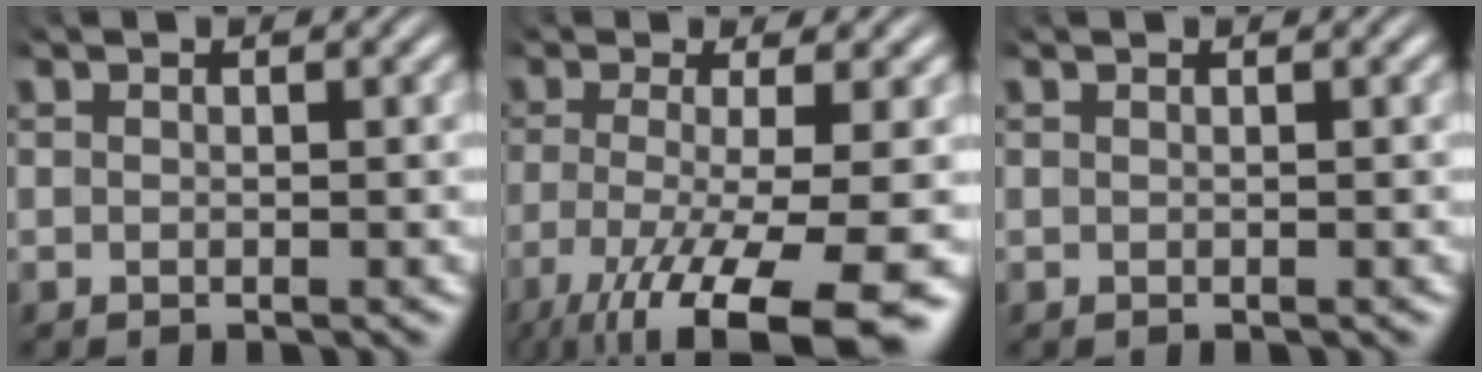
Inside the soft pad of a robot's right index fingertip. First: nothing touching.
{"total": 8.6, "force": [-4.5, 2.4, 6.9], "torque": [-0.116, -0.044, -0.043]}
{"total": 0.6, "force": [0.2, -0.4, -0.4], "torque": [0.009, 0.002, 0.004]}